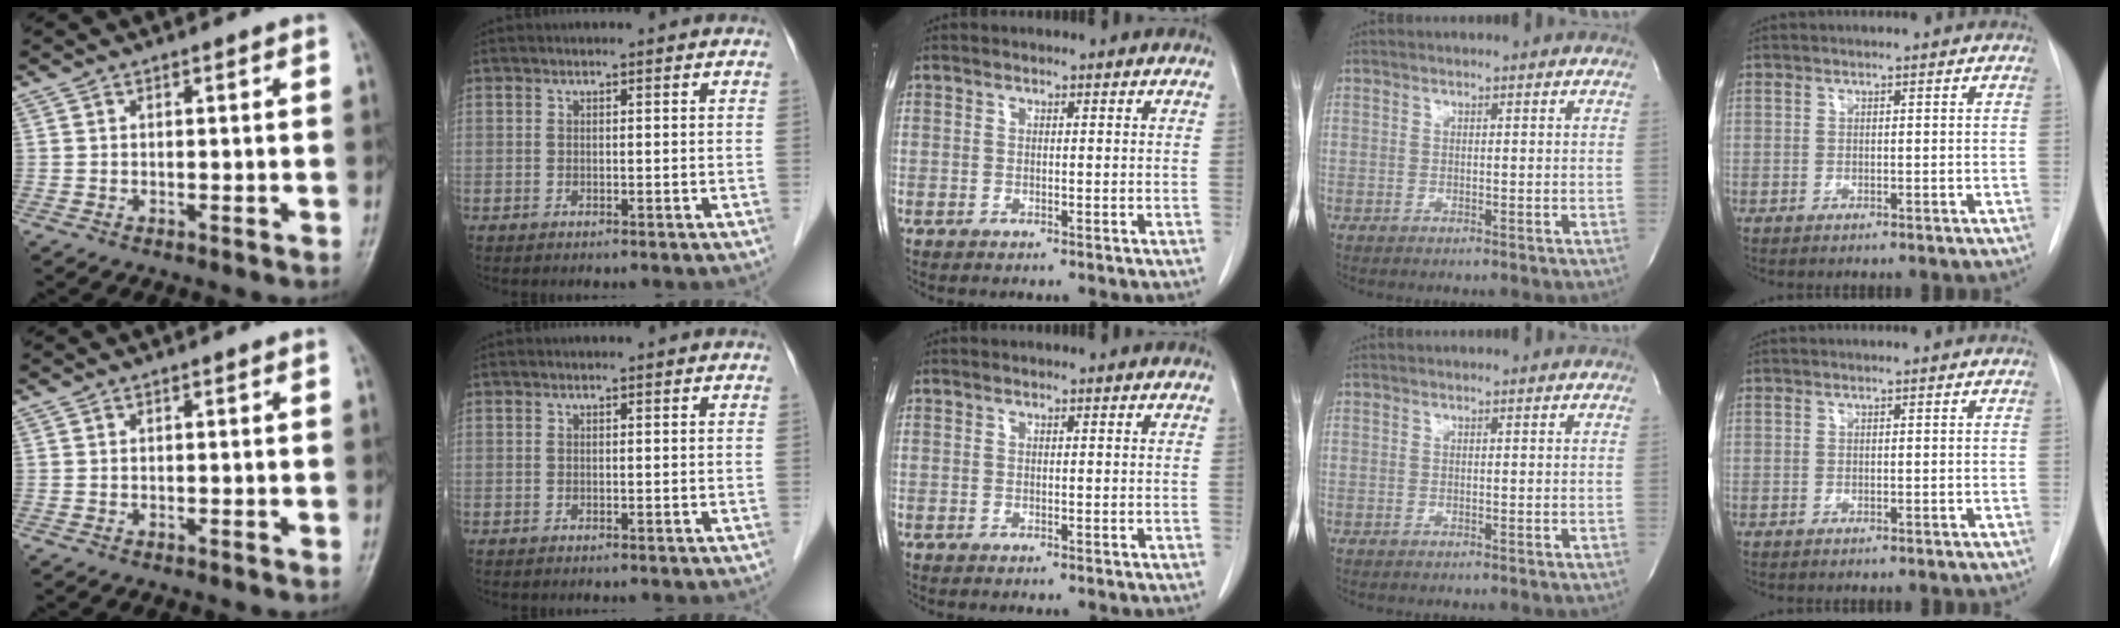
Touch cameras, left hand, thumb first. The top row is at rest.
{}